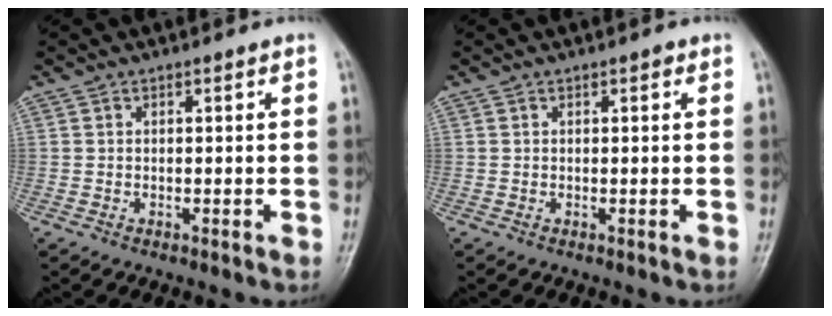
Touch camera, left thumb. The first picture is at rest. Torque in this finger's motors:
{"motor_torque": [0.11, 0.02, -0.08, 0.00, 0.00]}